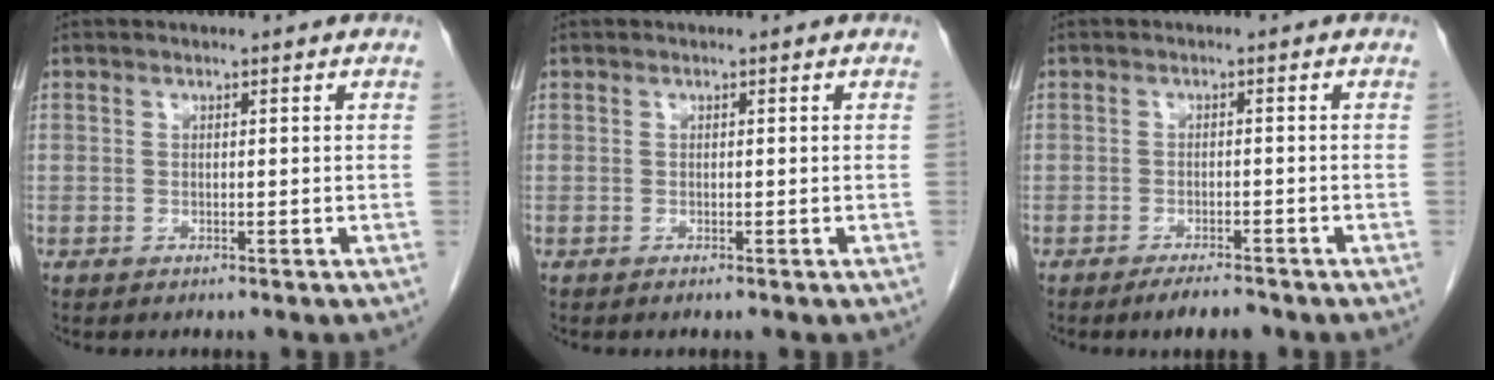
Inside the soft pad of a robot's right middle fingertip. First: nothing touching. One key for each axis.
{"total": 0.0}
{"total": 3.4, "fx": -2.8, "fy": 0.7, "fz": 1.9, "tx": -0.033, "ty": -0.005, "tz": -0.042}